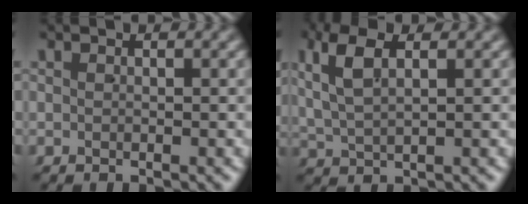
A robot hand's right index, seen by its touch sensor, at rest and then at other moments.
{"total": 4.3, "force": [2.0, 2.2, 3.1], "torque": [-0.073, 0.007, 0.038]}